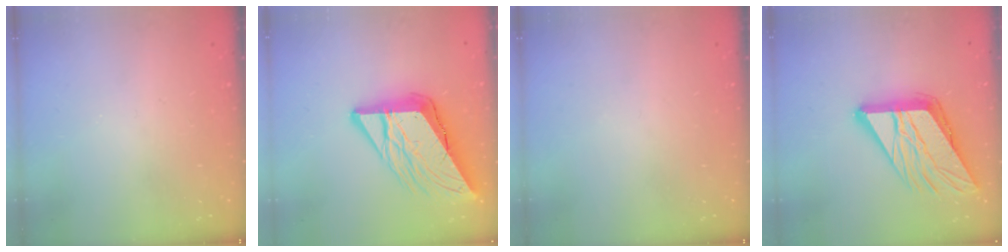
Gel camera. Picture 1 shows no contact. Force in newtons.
{"total": 15.9, "press": 15.8, "slide": 1.7}
{"total": 0.0}
{"total": 17.6, "press": 17.4, "slide": 2.1}